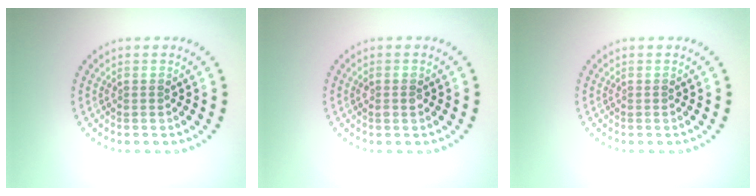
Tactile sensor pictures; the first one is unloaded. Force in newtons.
{"total": 1.1, "press": 1.0, "slide": 0.3}
{"total": 0.0}